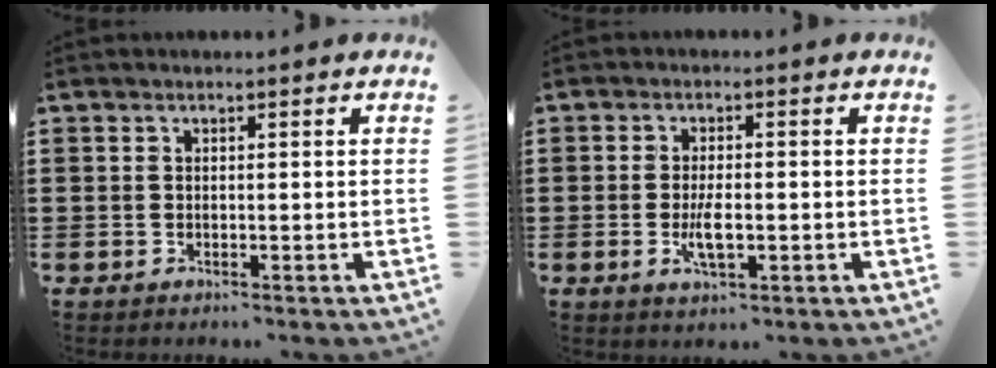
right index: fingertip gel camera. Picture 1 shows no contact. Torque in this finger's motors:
{"motor_torque": [1.44, 0.69, 0.29, 0.10]}